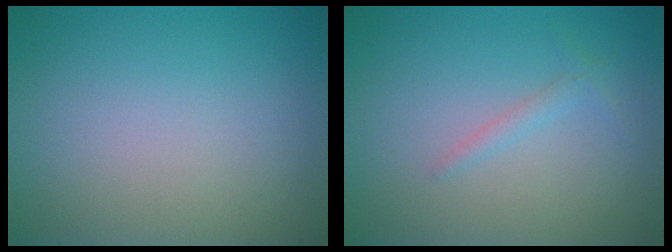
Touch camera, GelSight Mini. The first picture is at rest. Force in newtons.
{"total": 0.9, "press": 0.9, "slide": 0.1}